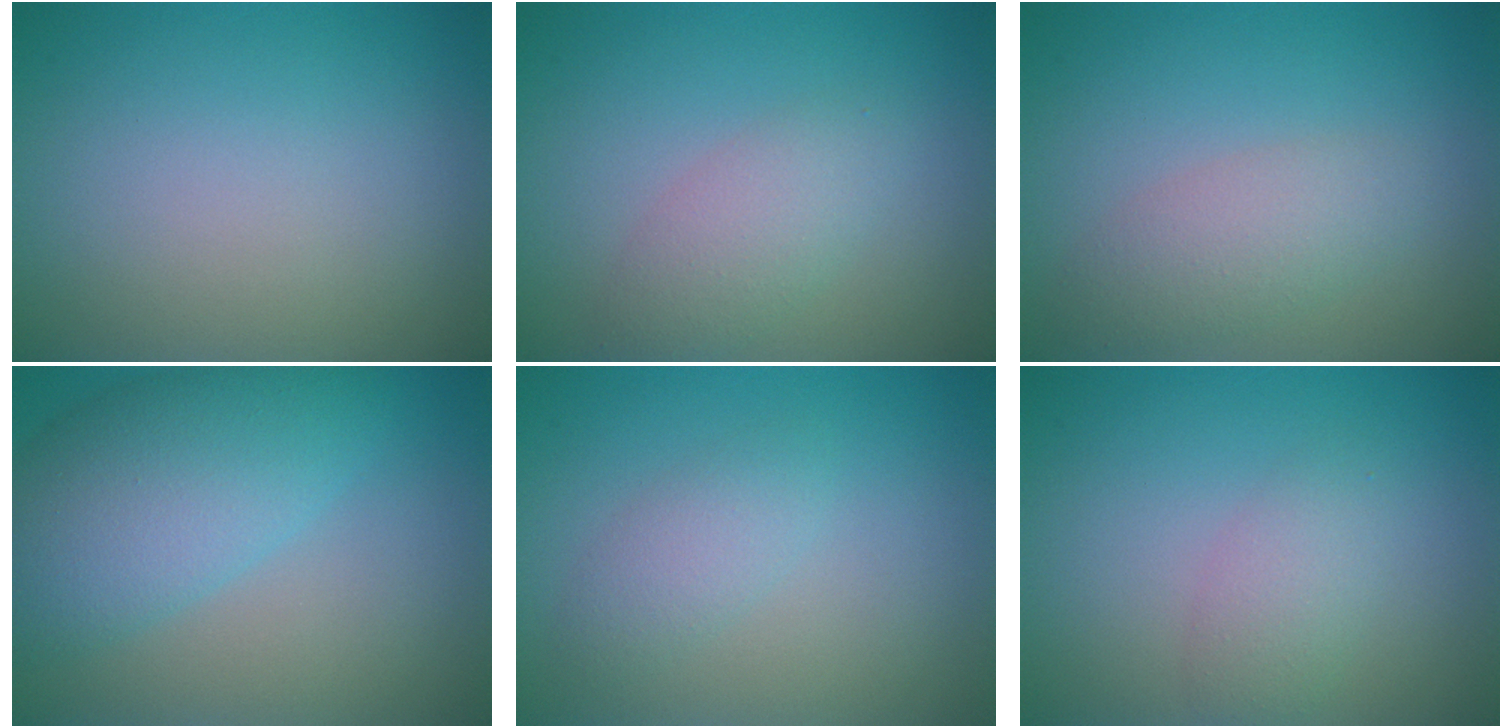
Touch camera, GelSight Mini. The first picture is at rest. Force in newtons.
{"total": 2.8, "press": 2.8, "slide": 0.1}
{"total": 2.8, "press": 2.8, "slide": 0.2}
{"total": 7.2, "press": 7.2, "slide": 0.3}
{"total": 1.9, "press": 1.9, "slide": 0.0}
{"total": 2.1, "press": 2.1, "slide": 0.0}